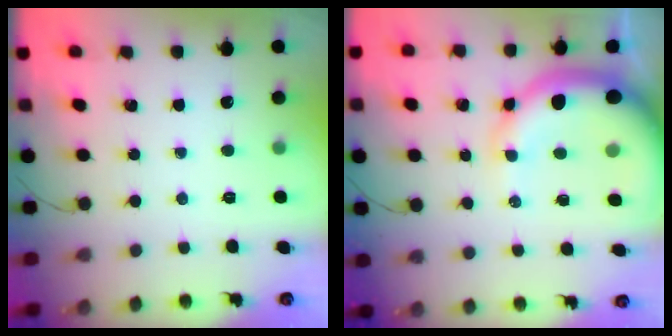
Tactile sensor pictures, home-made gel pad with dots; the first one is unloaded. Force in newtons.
{"total": 13.7, "press": 13.3, "slide": 3.3}